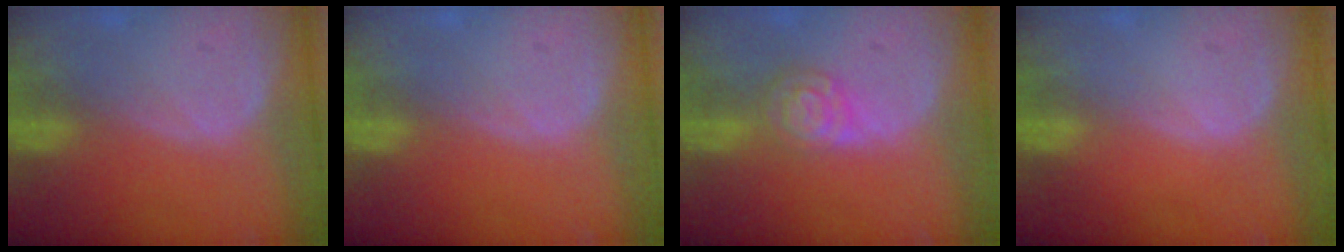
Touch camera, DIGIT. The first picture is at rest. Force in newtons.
{"total": 0.0}
{"total": 4.8, "press": 4.2, "slide": 2.3}
{"total": 0.0}